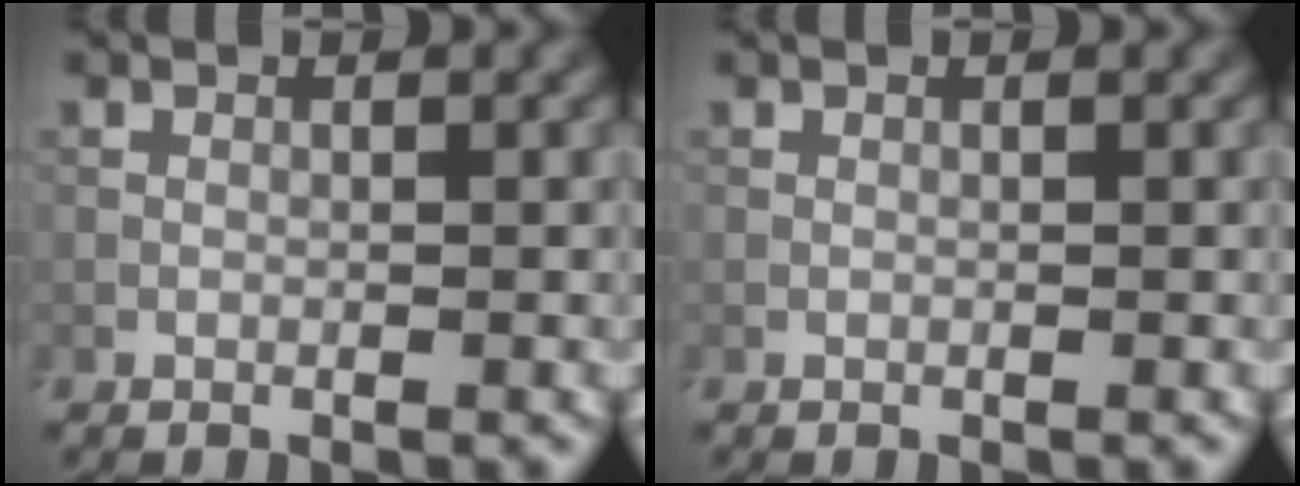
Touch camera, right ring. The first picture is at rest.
{"total": 0.0}